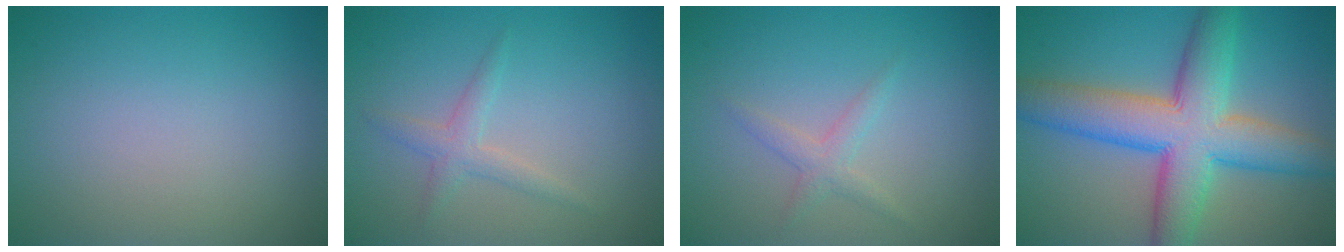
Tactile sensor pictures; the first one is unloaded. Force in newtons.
{"total": 1.8, "press": 1.8, "slide": 0.1}
{"total": 1.6, "press": 1.6, "slide": 0.0}
{"total": 9.8, "press": 9.8, "slide": 0.3}